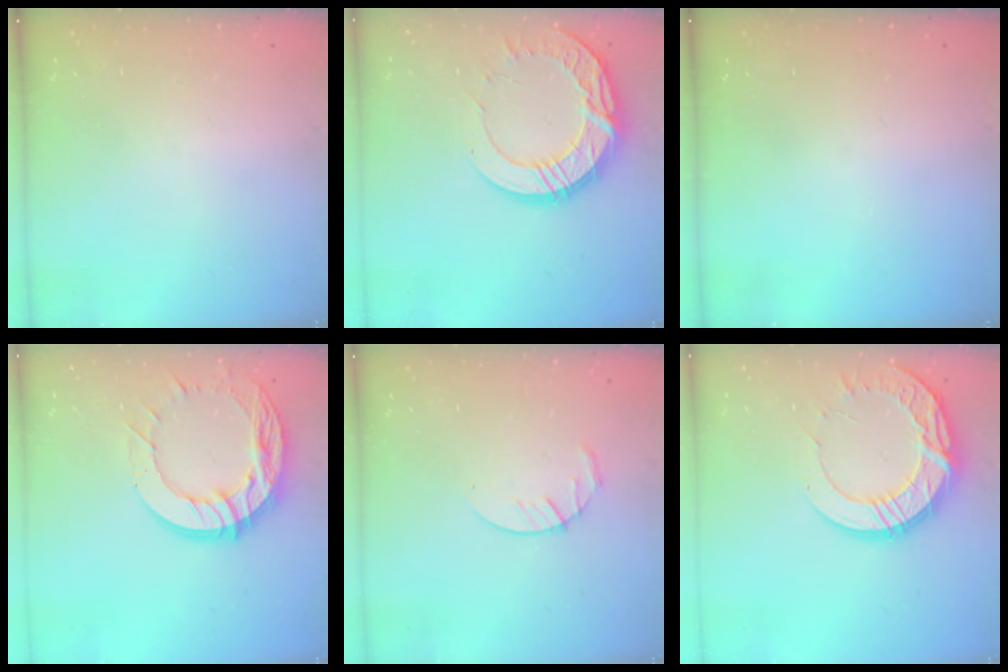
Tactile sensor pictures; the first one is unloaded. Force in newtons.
{"total": 15.6, "press": 15.5, "slide": 1.2}
{"total": 0.0}
{"total": 15.9, "press": 15.8, "slide": 1.5}
{"total": 4.0, "press": 4.0, "slide": 0.6}
{"total": 15.6, "press": 15.5, "slide": 1.2}